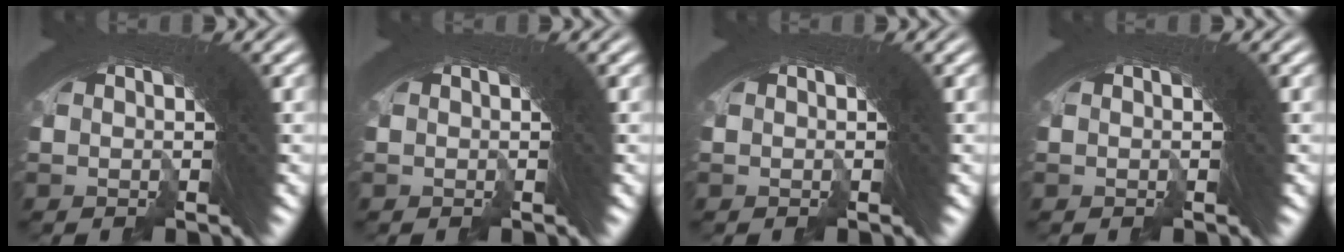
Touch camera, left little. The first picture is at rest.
{"total": 0.0}
{"total": 0.0}
{"total": 0.0}